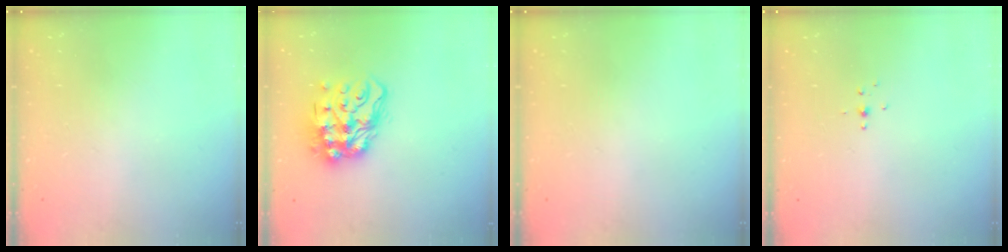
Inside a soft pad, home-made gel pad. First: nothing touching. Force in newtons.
{"total": 15.1, "press": 15.0, "slide": 1.7}
{"total": 0.0}
{"total": 2.4, "press": 2.3, "slide": 0.8}